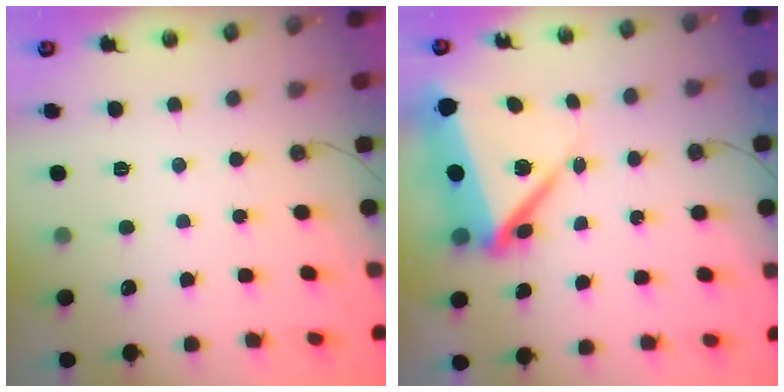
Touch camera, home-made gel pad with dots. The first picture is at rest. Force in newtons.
{"total": 11.8, "press": 11.6, "slide": 1.9}